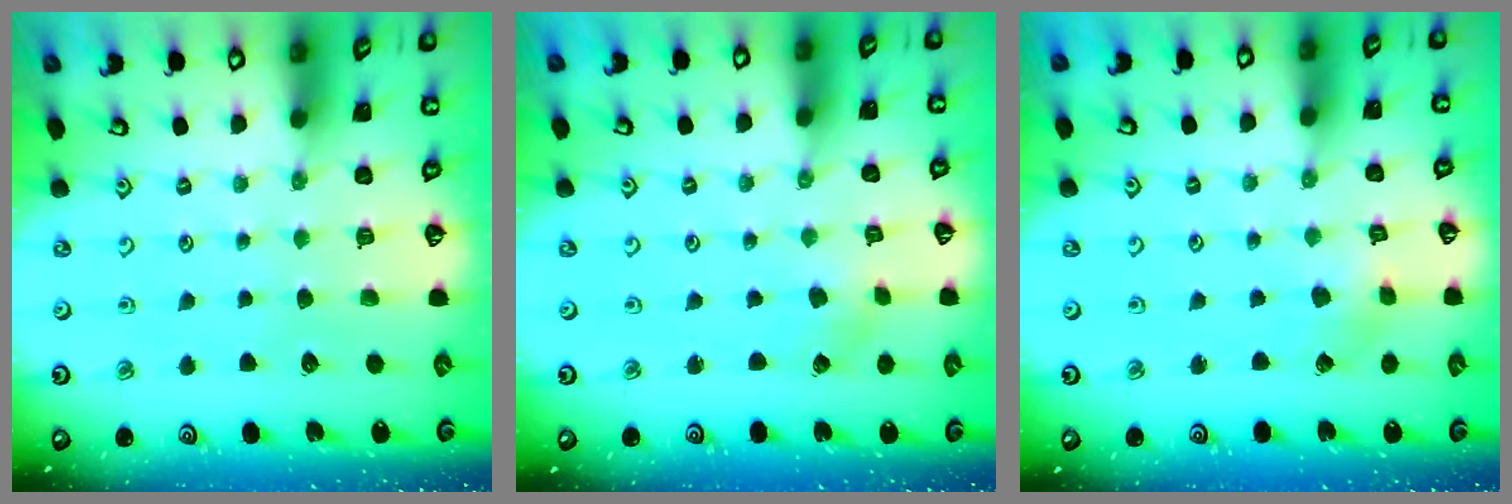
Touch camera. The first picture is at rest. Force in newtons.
{"total": 0.7, "press": 0.7, "slide": 0.0}
{"total": 1.9, "press": 1.9, "slide": 0.2}